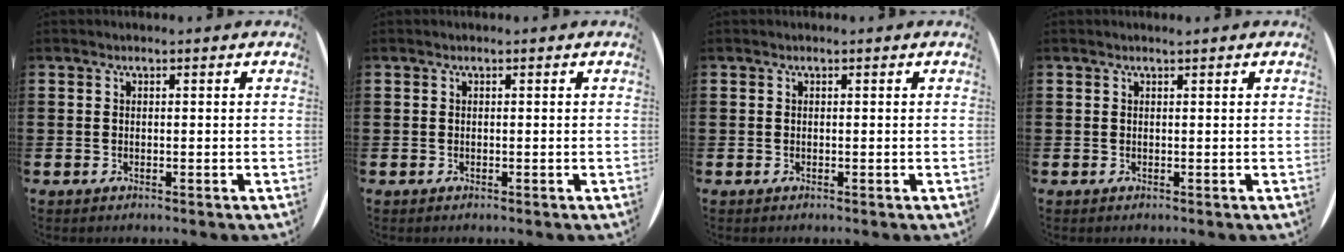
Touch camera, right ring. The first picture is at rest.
{"total": 0.0}
{"total": 0.0}
{"total": 0.0}